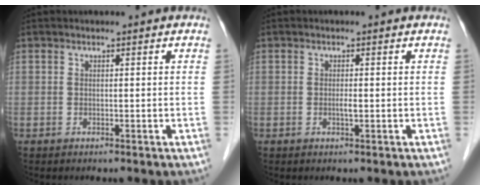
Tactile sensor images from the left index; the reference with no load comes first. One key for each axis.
{"total": 0.9, "fx": -0.2, "fy": 0.1, "fz": 0.9, "tx": -0.018, "ty": 0.000, "tz": -0.003}